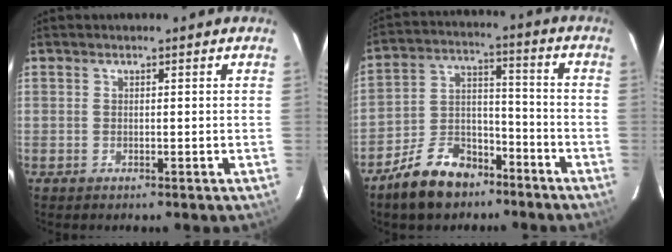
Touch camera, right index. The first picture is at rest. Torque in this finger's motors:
{"motor_torque": [0.63, -0.73, -0.17, -0.12]}